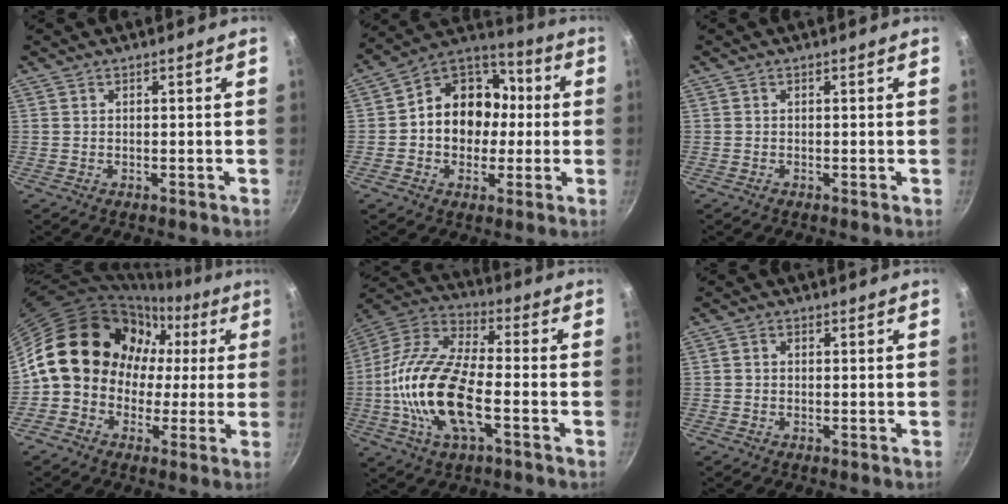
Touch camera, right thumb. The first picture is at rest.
{"total": 15.5, "force": [-0.4, 12.8, 8.8], "torque": [-0.093, 0.039, -0.023]}
{"total": 0.0}
{"total": 17.5, "force": [0.3, 15.2, 8.8], "torque": [-0.095, 0.049, -0.007]}
{"total": 19.6, "force": [-4.1, 8.3, 17.2], "torque": [-0.331, 0.033, -0.095]}
{"total": 1.1, "force": [-0.1, 1.0, 0.6], "torque": [-0.012, 0.006, -0.002]}